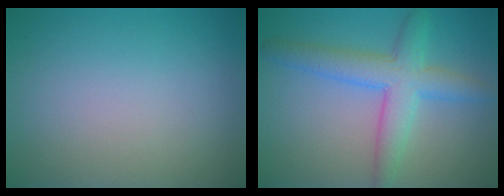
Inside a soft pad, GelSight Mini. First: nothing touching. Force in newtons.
{"total": 5.2, "press": 5.2, "slide": 0.1}